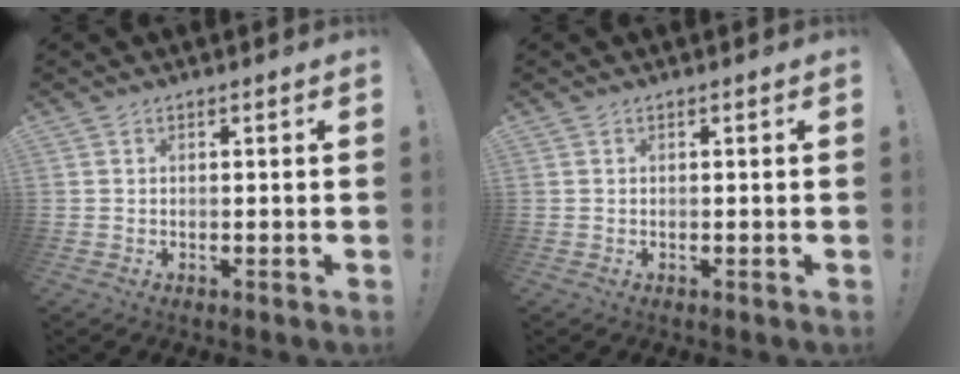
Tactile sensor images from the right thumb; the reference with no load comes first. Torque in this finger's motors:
{"motor_torque": [0.00, 0.00, 0.00, 0.00, 0.00]}